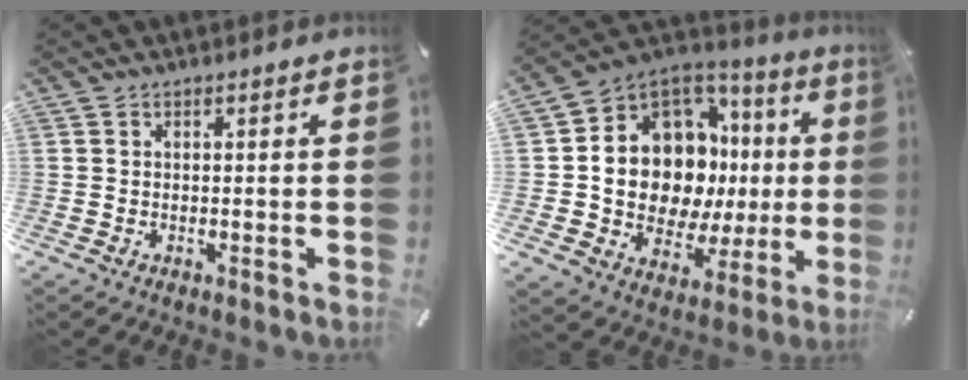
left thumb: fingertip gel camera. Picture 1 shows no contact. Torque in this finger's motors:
{"motor_torque": [1.45, 1.48, 0.51, -0.18, 0.64]}